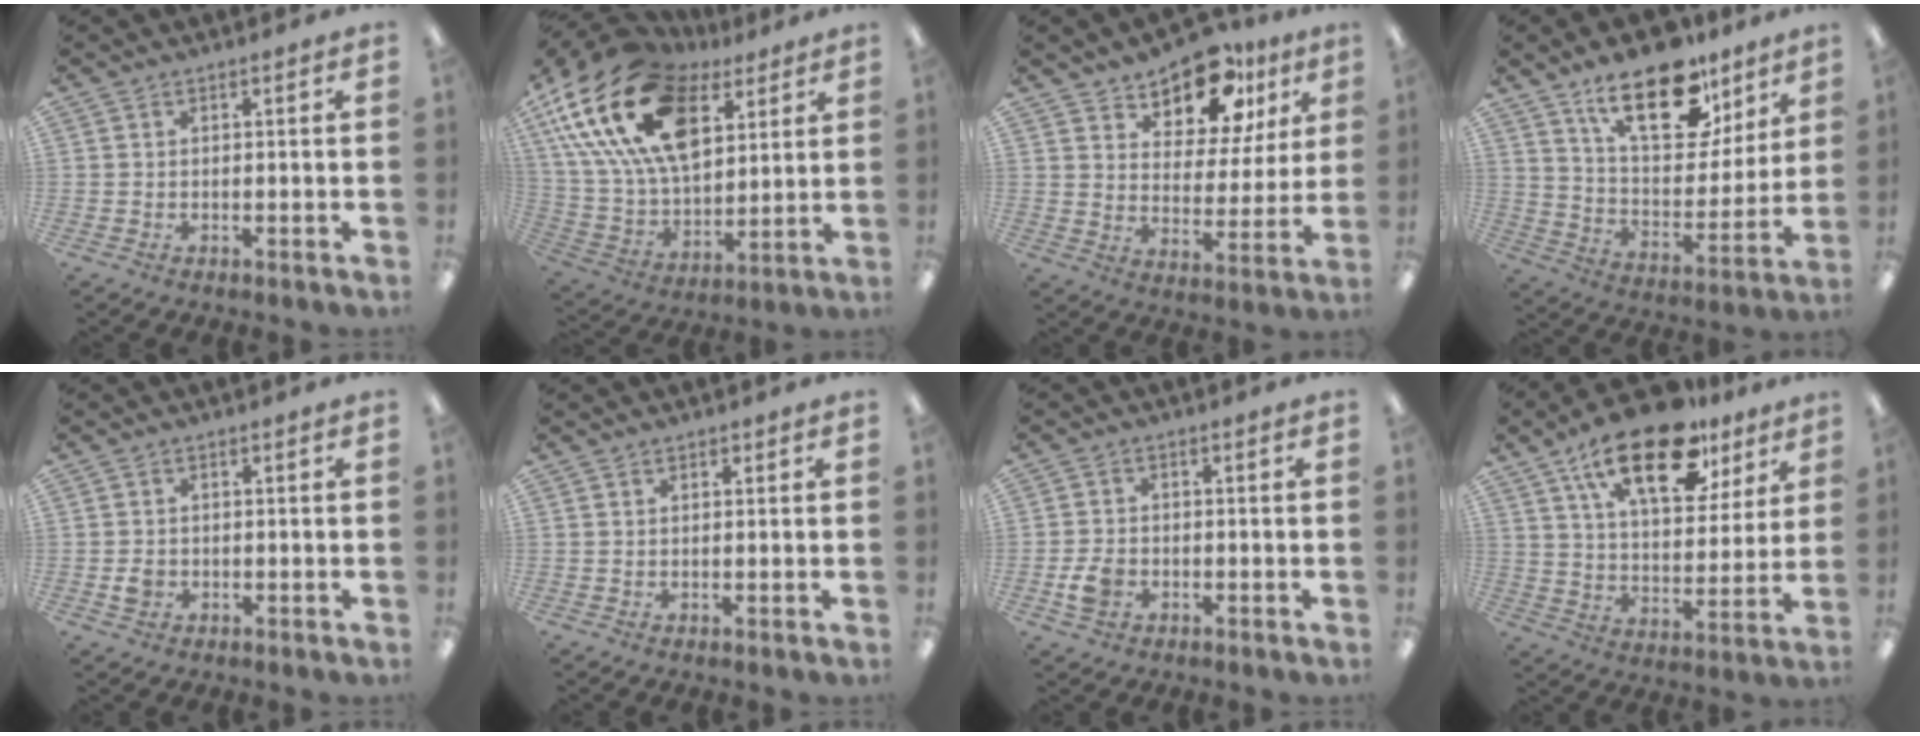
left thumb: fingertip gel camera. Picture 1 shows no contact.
{"total": 25.4, "force": [11.9, 14.8, 16.8], "torque": [-0.343, -0.047, 0.212]}
{"total": 13.5, "force": [10.6, 6.4, 5.4], "torque": [-0.087, -0.069, 0.191]}
{"total": 22.6, "force": [14.1, 10.6, 14.1], "torque": [-0.220, -0.076, 0.242]}
{"total": 2.4, "force": [-0.6, 2.1, 1.2], "torque": [-0.011, 0.000, -0.013]}
{"total": 1.0, "force": [0.6, 0.7, 0.5], "torque": [-0.002, -0.002, 0.009]}
{"total": 4.7, "force": [-1.6, 3.5, 2.7], "torque": [-0.054, 0.006, -0.029]}
{"total": 21.6, "force": [13.0, 10.1, 13.9], "torque": [-0.213, -0.063, 0.218]}